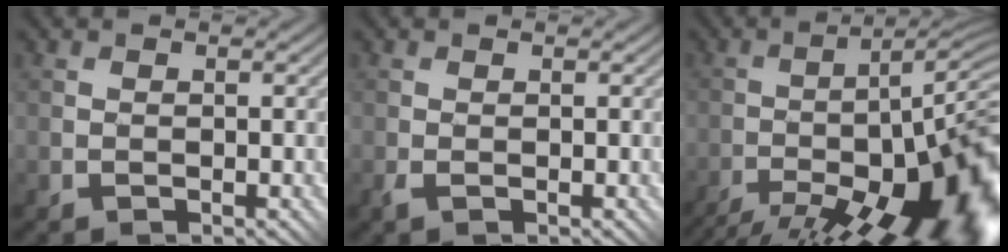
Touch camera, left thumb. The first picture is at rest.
{"total": 0.5, "force": [-0.3, 0.4, 0.2], "torque": [-0.008, 0.000, -0.009]}
{"total": 19.4, "force": [-12.5, 4.0, 14.3], "torque": [-0.158, 0.007, -0.197]}